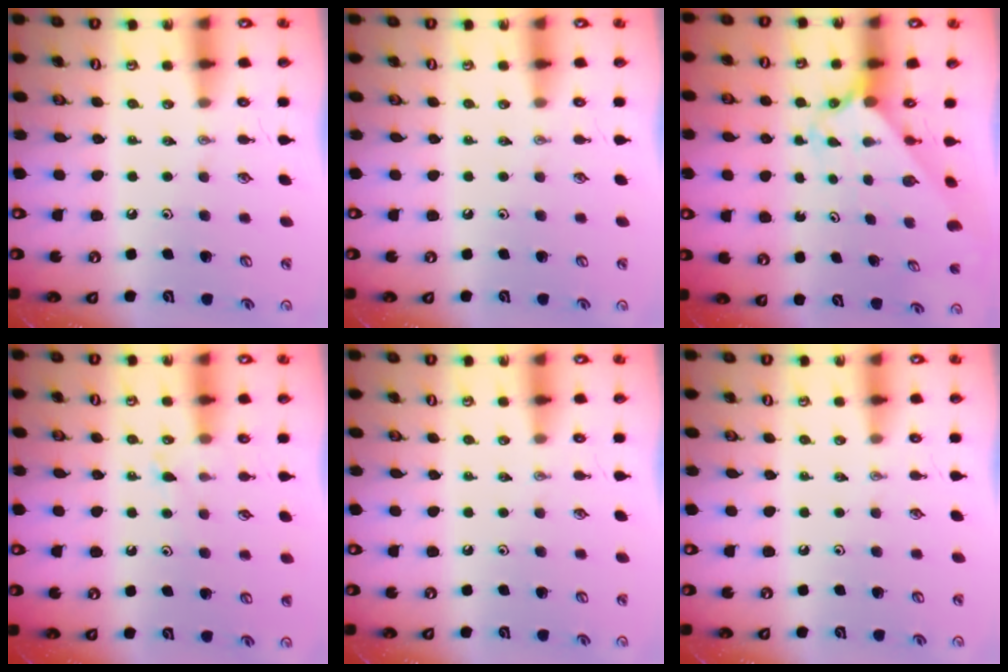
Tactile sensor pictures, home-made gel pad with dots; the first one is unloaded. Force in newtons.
{"total": 0.0}
{"total": 2.5, "press": 2.4, "slide": 0.3}
{"total": 5.6, "press": 5.6, "slide": 0.6}
{"total": 0.0}
{"total": 0.0}